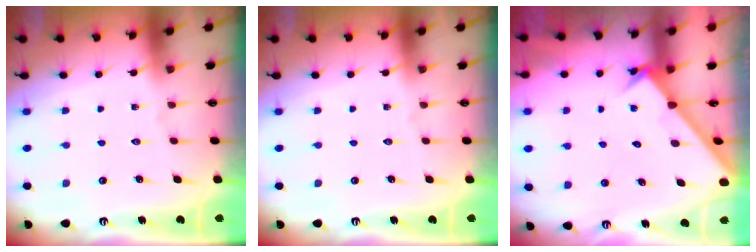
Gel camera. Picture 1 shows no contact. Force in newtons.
{"total": 0.0}
{"total": 2.3, "press": 2.2, "slide": 0.2}